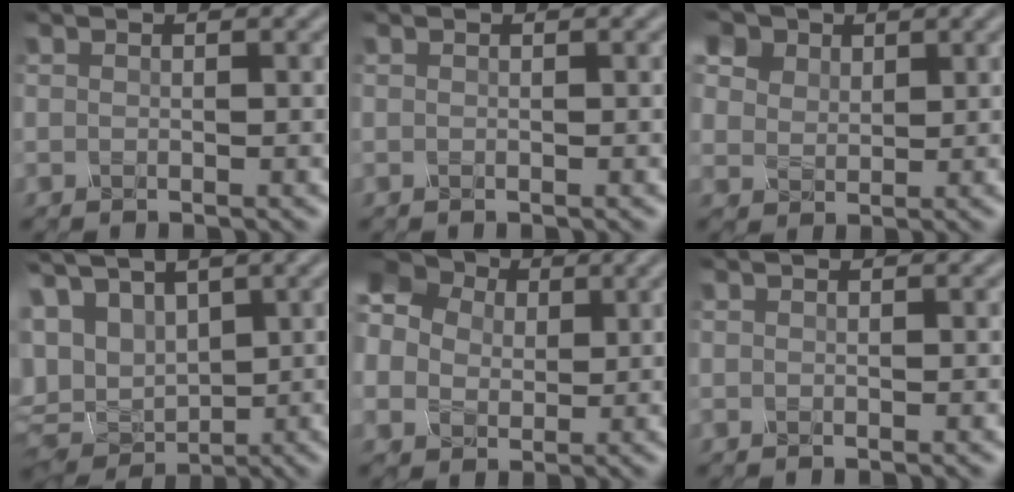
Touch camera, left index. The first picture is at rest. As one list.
[{"total": 0.0}, {"total": 10.7, "force": [6.9, 6.8, 4.6], "torque": [-0.117, 0.038, 0.104]}, {"total": 8.6, "force": [3.7, 5.7, 5.4], "torque": [-0.116, 0.025, 0.065]}, {"total": 12.3, "force": [3.5, 10.3, 5.8], "torque": [-0.145, 0.035, 0.044]}, {"total": 0.0}]